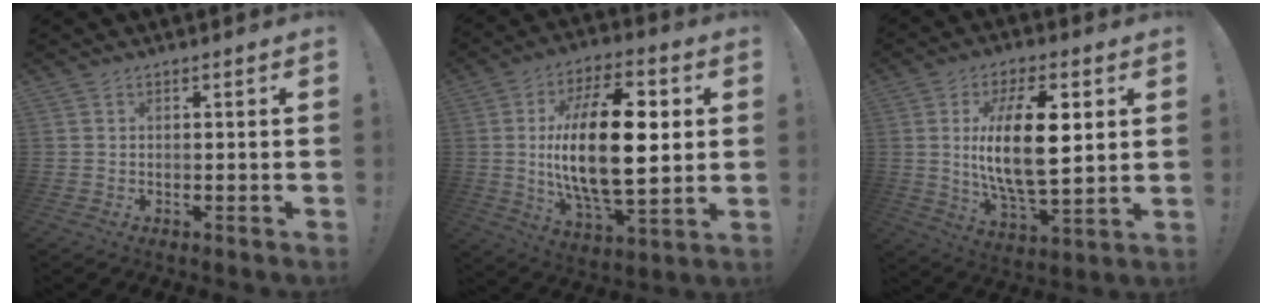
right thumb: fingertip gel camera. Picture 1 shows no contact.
{"total": 24.2, "force": [2.3, 10.8, 21.5], "torque": [-0.386, -0.007, 0.031]}
{"total": 18.0, "force": [3.3, 7.2, 16.2], "torque": [-0.310, -0.013, 0.038]}